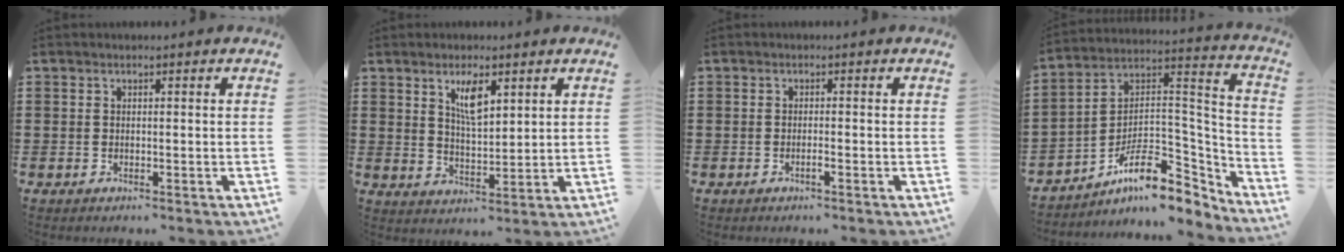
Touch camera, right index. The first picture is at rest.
{"total": 5.0, "force": [2.7, 1.6, 3.9], "torque": [-0.069, -0.001, 0.042]}
{"total": 1.1, "force": [-0.7, 0.0, 0.8], "torque": [-0.014, -0.002, -0.012]}
{"total": 11.6, "force": [-7.2, 5.5, 7.3], "torque": [-0.125, 0.005, -0.131]}